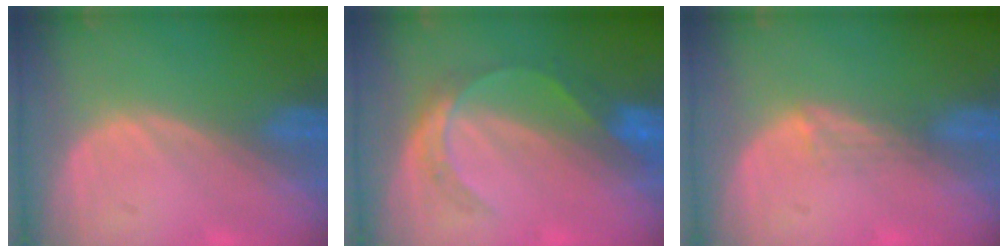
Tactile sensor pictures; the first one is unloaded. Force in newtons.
{"total": 5.4, "press": 5.0, "slide": 2.1}
{"total": 1.8, "press": 1.3, "slide": 1.2}